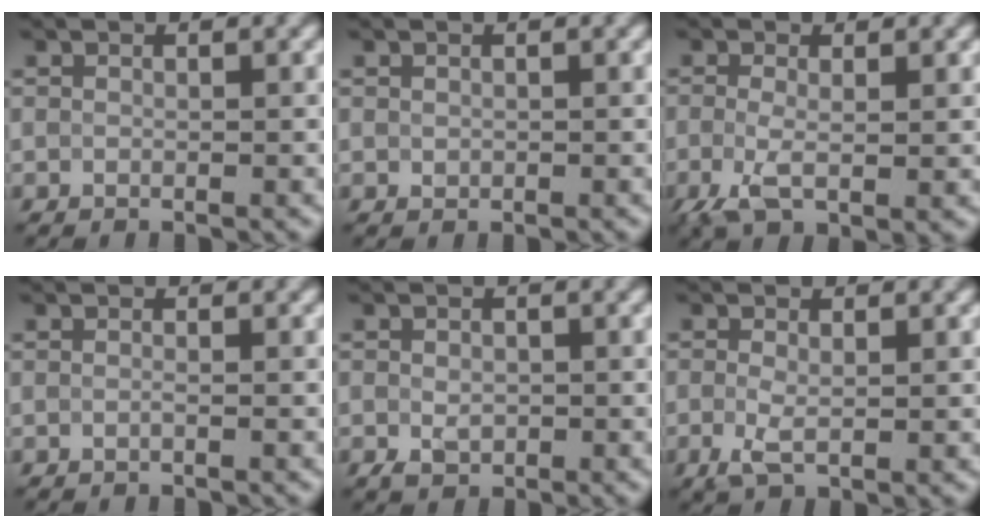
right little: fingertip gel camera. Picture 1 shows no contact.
{"total": 0.5, "force": [0.1, 0.5, -0.1], "torque": [-0.002, 0.006, 0.008]}
{"total": 2.7, "force": [-1.0, 0.8, 2.3], "torque": [-0.066, -0.006, -0.018]}
{"total": 0.0}
{"total": 1.7, "force": [-0.8, 1.4, 0.6], "torque": [-0.019, -0.005, -0.010]}
{"total": 1.6, "force": [-0.5, 0.6, 1.4], "torque": [-0.045, -0.004, -0.010]}